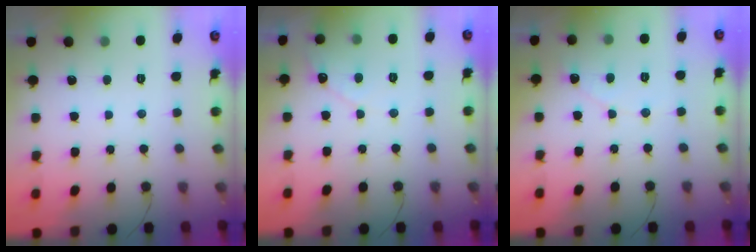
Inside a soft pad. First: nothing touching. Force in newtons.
{"total": 4.3, "press": 4.3, "slide": 0.2}
{"total": 2.3, "press": 2.3, "slide": 0.2}